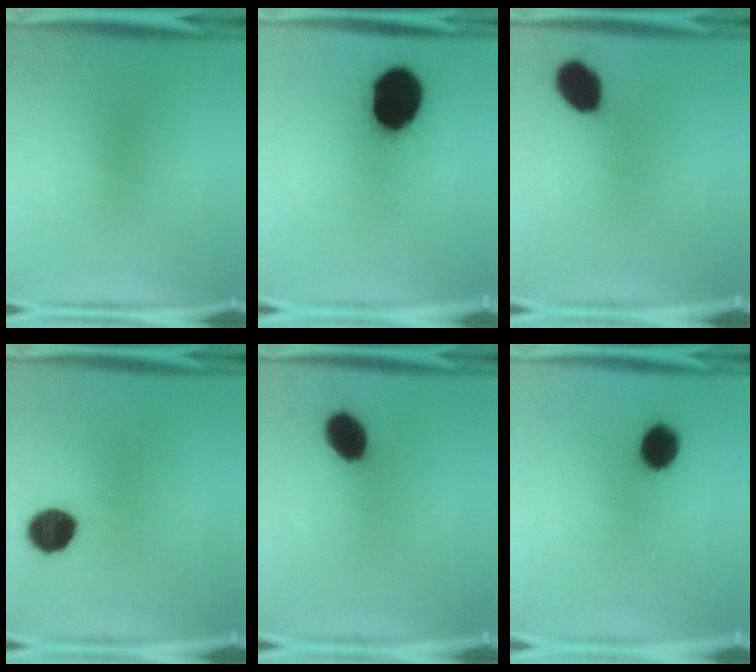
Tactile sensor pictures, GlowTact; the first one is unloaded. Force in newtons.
{"total": 20.1}
{"total": 8.7}
{"total": 8.4}
{"total": 8.1}
{"total": 8.3}